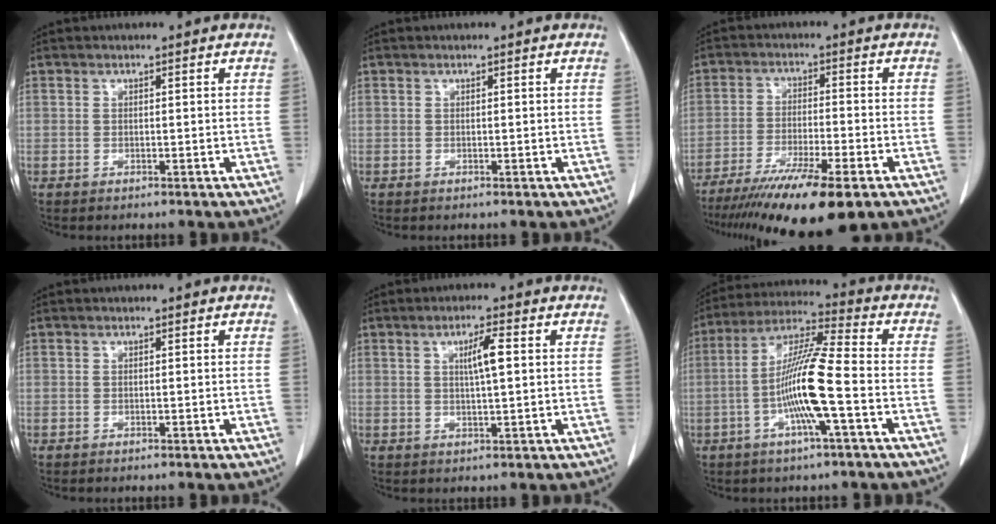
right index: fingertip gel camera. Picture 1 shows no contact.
{"total": 0.0}
{"total": 15.4, "force": [-11.0, 1.4, 10.8], "torque": [-0.170, -0.040, -0.178]}
{"total": 0.0}
{"total": 4.1, "force": [0.9, 0.2, 4.0], "torque": [-0.067, 0.000, 0.015]}
{"total": 12.2, "force": [-2.9, 0.0, 11.8], "torque": [-0.228, 0.006, -0.060]}